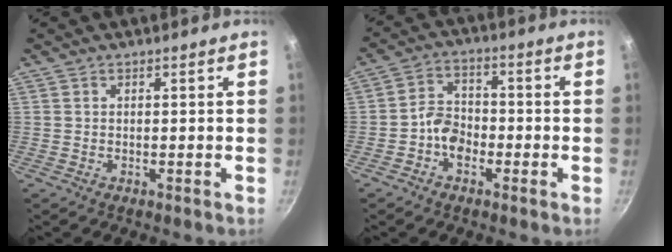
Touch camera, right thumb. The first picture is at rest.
{"total": 5.6, "force": [-2.3, 4.0, 3.1], "torque": [-0.033, 0.028, -0.048]}